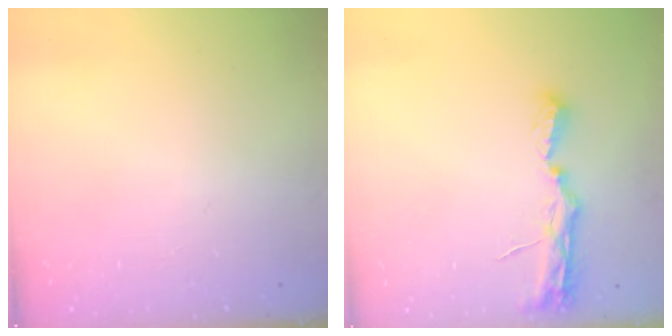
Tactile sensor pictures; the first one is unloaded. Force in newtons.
{"total": 8.0, "press": 8.0, "slide": 0.7}